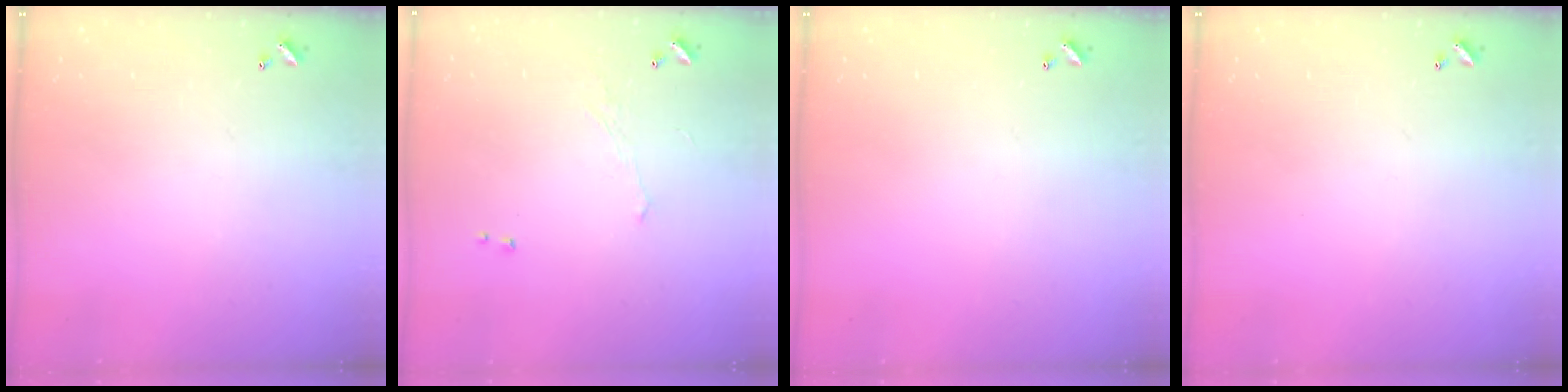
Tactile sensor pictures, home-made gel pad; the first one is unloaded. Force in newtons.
{"total": 0.9, "press": 0.7, "slide": 0.5}
{"total": 0.0}
{"total": 0.0}